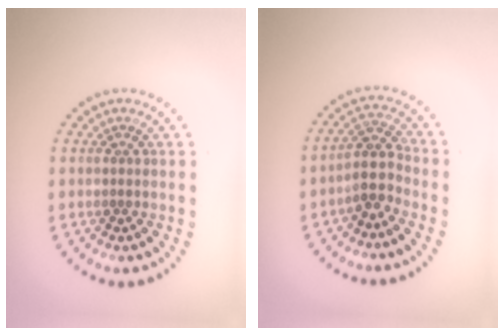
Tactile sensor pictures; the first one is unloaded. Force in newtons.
{"total": 2.9, "press": 2.3, "slide": 1.6}